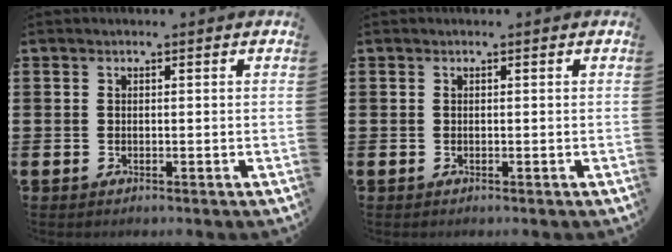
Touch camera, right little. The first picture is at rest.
{"total": 0.0}